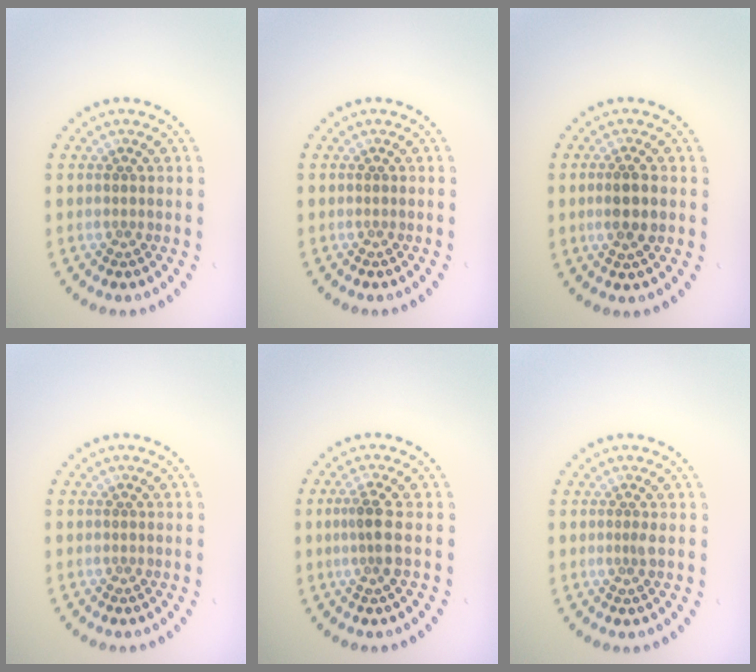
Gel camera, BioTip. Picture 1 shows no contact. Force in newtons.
{"total": 0.0}
{"total": 2.6, "press": 2.4, "slide": 1.0}
{"total": 0.0}
{"total": 2.2, "press": 1.8, "slide": 1.4}
{"total": 0.5, "press": 0.4, "slide": 0.4}